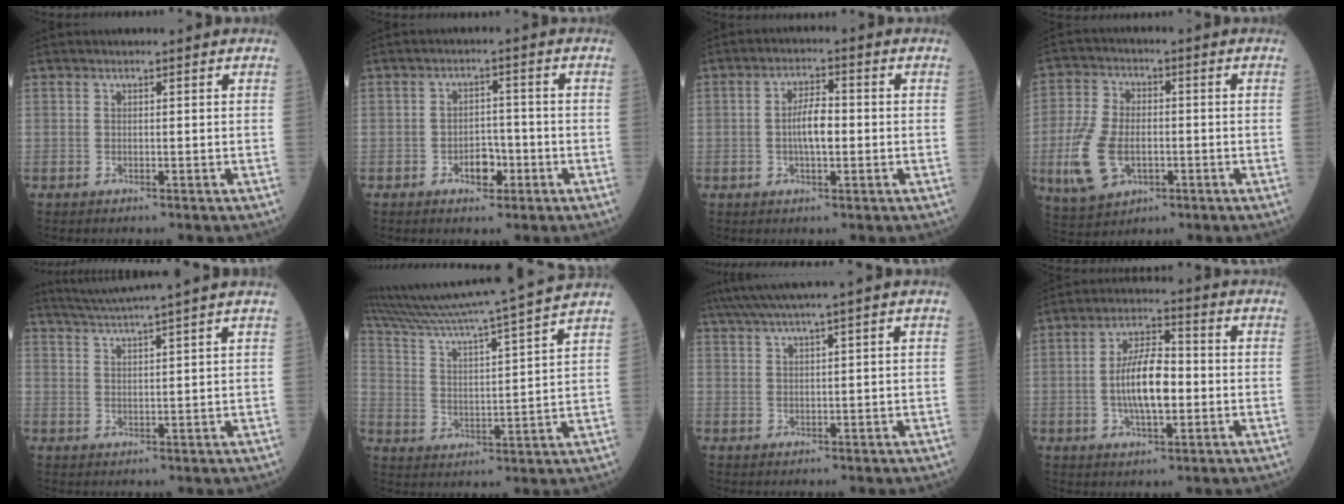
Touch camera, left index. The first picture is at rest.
{"total": 3.6, "force": [-1.7, 2.1, 2.5], "torque": [-0.031, 0.006, -0.025]}
{"total": 4.6, "force": [-0.5, 1.5, 4.3], "torque": [-0.088, 0.007, -0.013]}
{"total": 10.5, "force": [-2.9, 6.4, 7.9], "torque": [-0.189, 0.000, -0.047]}
{"total": 8.0, "force": [7.0, -2.2, 3.3], "torque": [-0.057, 0.008, 0.106]}
{"total": 19.0, "force": [17.1, -2.9, 7.8], "torque": [-0.145, -0.028, 0.260]}
{"total": 5.5, "force": [4.3, -1.7, 3.0], "torque": [-0.053, 0.015, 0.080]}
{"total": 9.6, "force": [-1.2, 3.4, 8.9], "torque": [-0.178, 0.011, -0.025]}